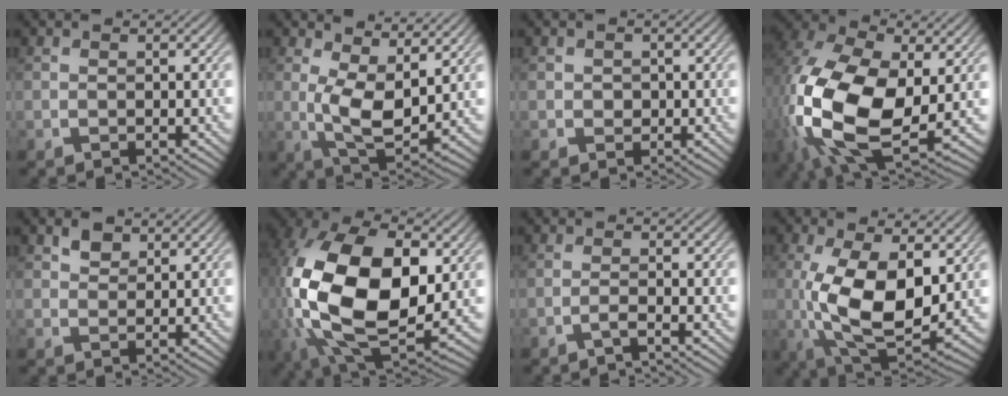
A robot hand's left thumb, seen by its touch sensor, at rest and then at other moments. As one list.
[{"total": 7.3, "force": [2.4, 3.2, 6.1], "torque": [-0.125, -0.007, 0.041]}, {"total": 1.2, "force": [0.1, 1.1, 0.2], "torque": [-0.007, -0.005, -0.004]}, {"total": 18.7, "force": [-2.2, 11.4, 14.7], "torque": [-0.342, -0.032, -0.024]}, {"total": 2.0, "force": [1.6, 1.1, 0.7], "torque": [-0.016, 0.002, 0.028]}, {"total": 20.2, "force": [2.0, 13.1, 15.3], "torque": [-0.360, -0.041, 0.069]}, {"total": 1.5, "force": [-1.0, 0.0, 1.1], "torque": [-0.018, 0.010, -0.033]}, {"total": 13.3, "force": [0.8, 6.6, 11.6], "torque": [-0.244, -0.011, 0.021]}]